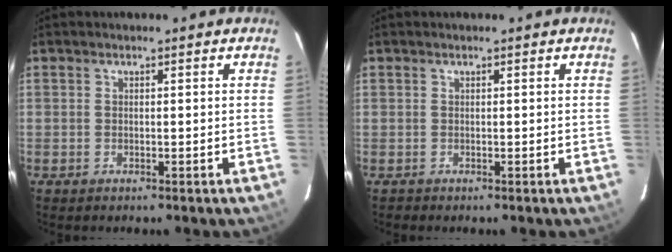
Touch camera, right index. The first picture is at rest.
{"total": 0.6, "force": [-0.1, 0.6, -0.3], "torque": [0.005, 0.003, 0.000]}